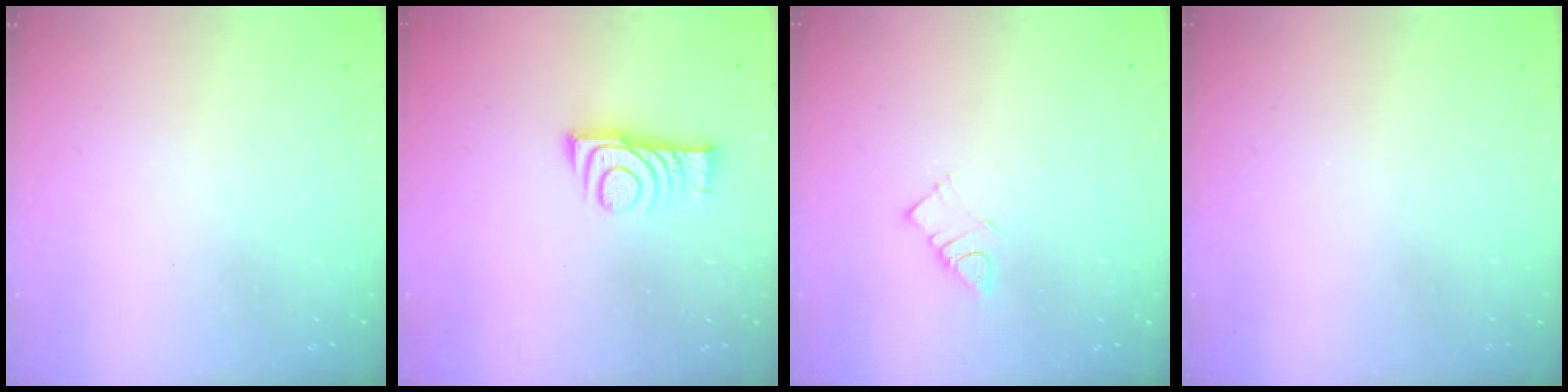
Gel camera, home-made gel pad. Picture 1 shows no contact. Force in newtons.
{"total": 8.8, "press": 8.8, "slide": 0.1}
{"total": 3.8, "press": 3.7, "slide": 0.5}
{"total": 0.0}